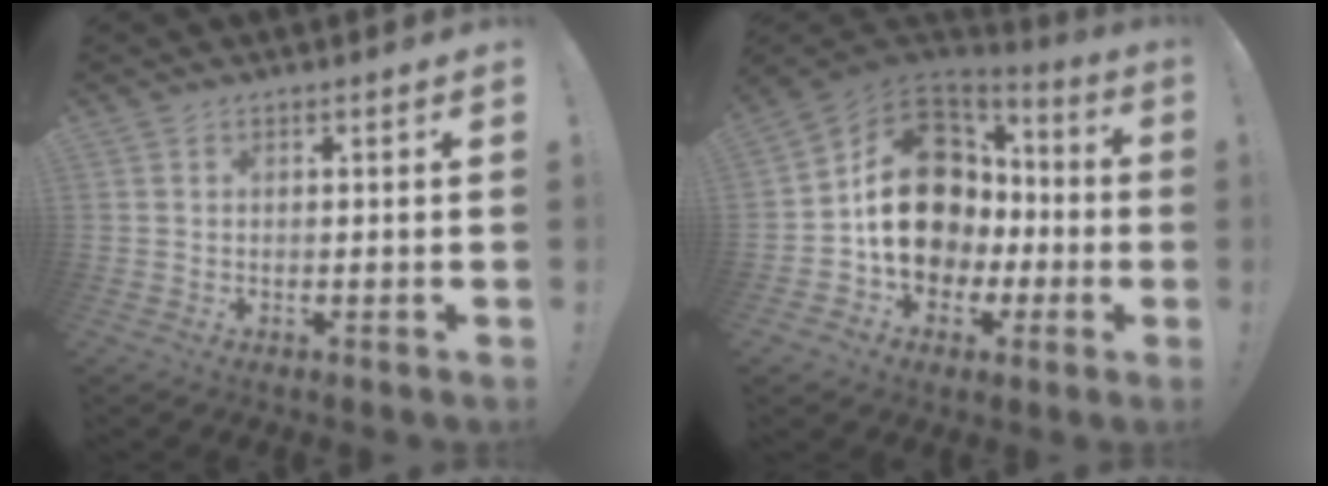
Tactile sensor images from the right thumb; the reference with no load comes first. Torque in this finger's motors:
{"motor_torque": [-0.10, 1.28, 1.40, -0.96, 0.55]}